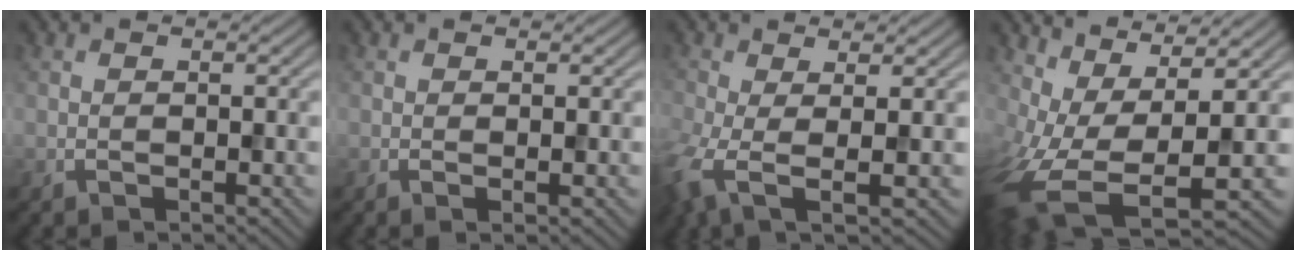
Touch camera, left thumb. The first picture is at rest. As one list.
[{"total": 0.6, "force": [0.1, 0.2, 0.6], "torque": [-0.006, -0.001, 0.003]}, {"total": 4.7, "force": [-1.0, 1.6, 4.3], "torque": [-0.097, -0.019, -0.018]}, {"total": 12.6, "force": [-2.1, 5.1, 11.4], "torque": [-0.248, -0.038, -0.013]}]